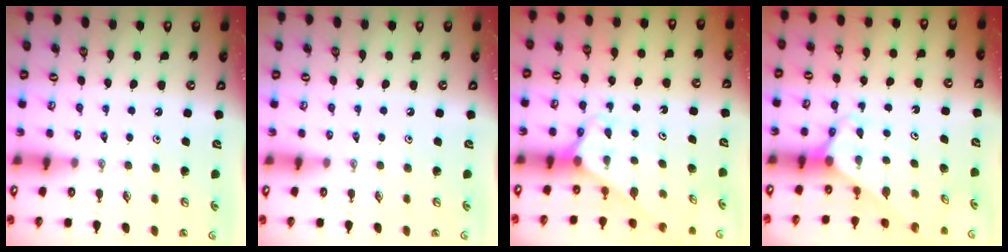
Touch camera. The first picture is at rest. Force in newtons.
{"total": 0.0}
{"total": 2.5, "press": 2.5, "slide": 0.2}
{"total": 2.8, "press": 2.8, "slide": 0.2}